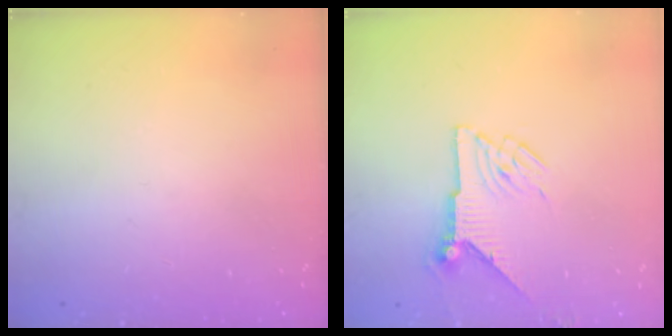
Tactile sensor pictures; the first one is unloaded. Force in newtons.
{"total": 9.5, "press": 9.5, "slide": 0.5}